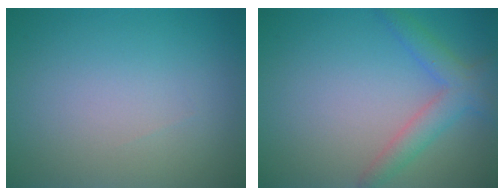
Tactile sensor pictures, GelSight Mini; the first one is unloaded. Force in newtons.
{"total": 3.2, "press": 3.2, "slide": 0.0}